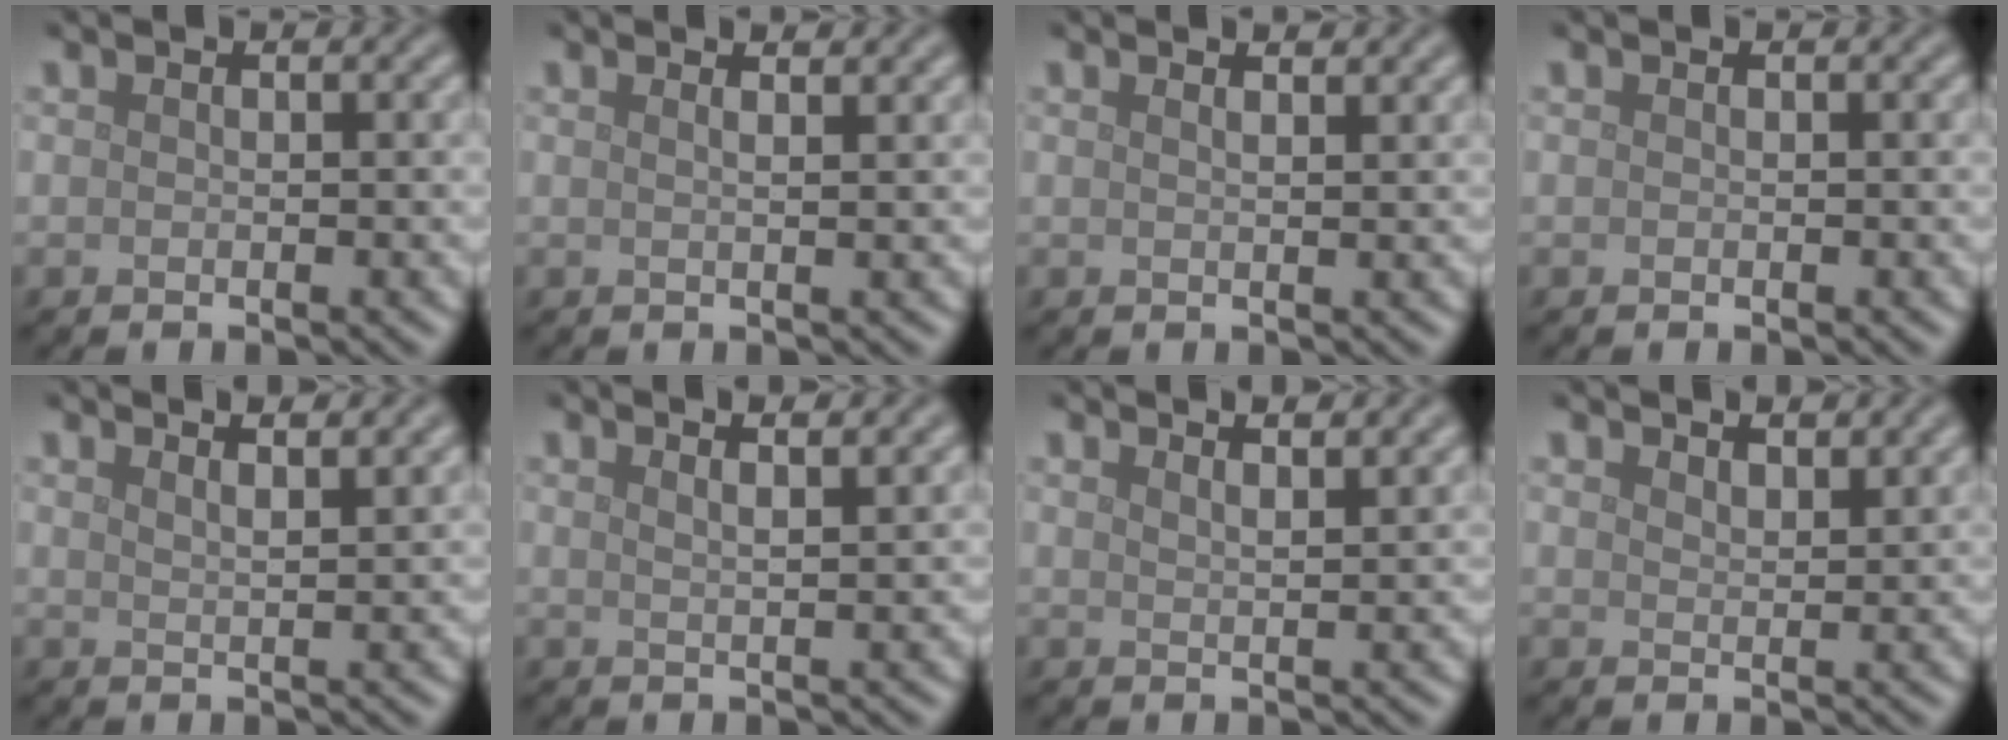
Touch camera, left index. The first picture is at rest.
{"total": 2.9, "force": [1.8, 1.3, 1.8], "torque": [-0.002, 0.012, -0.011]}
{"total": 2.2, "force": [1.6, 0.9, 1.3], "torque": [0.000, 0.004, -0.005]}
{"total": 0.0}
{"total": 4.5, "force": [3.3, 1.6, 2.6], "torque": [-0.004, 0.028, 0.013]}
{"total": 4.5, "force": [3.0, 1.7, 2.9], "torque": [-0.012, 0.029, 0.005]}
{"total": 4.0, "force": [3.1, 1.4, 2.2], "torque": [0.002, 0.022, 0.013]}
{"total": 2.6, "force": [2.4, 0.5, 0.8], "torque": [-0.012, 0.002, 0.040]}